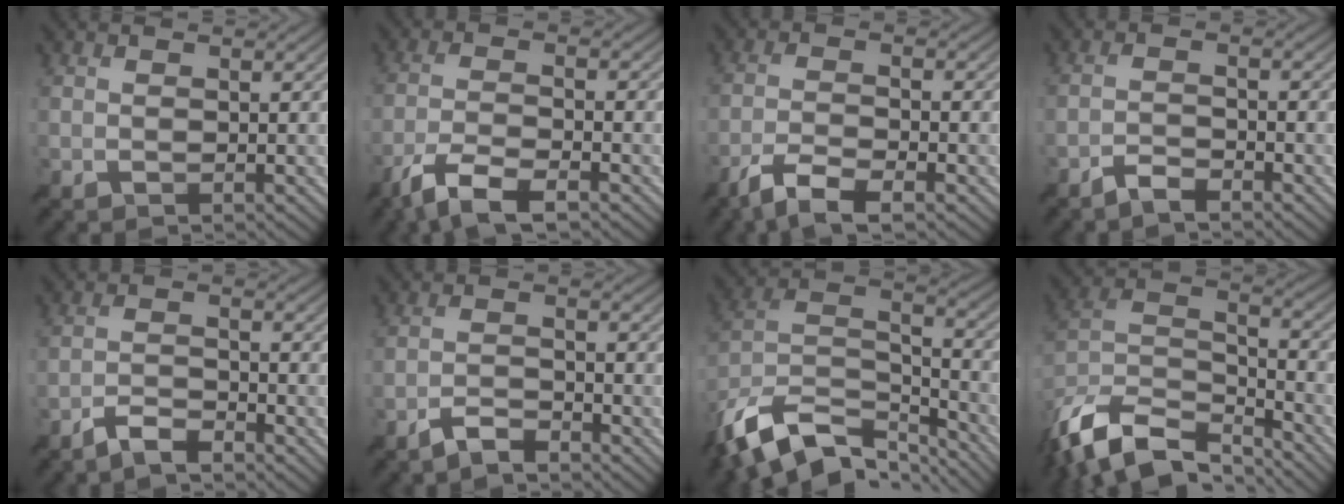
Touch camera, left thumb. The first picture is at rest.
{"total": 6.7, "force": [-4.8, 1.6, 4.5], "torque": [-0.088, -0.006, -0.095]}
{"total": 5.6, "force": [-4.0, 1.3, 3.8], "torque": [-0.073, -0.004, -0.080]}
{"total": 2.7, "force": [-2.3, 0.5, 1.3], "torque": [-0.024, 0.001, -0.050]}
{"total": 3.5, "force": [-3.0, 0.7, 1.8], "torque": [-0.034, 0.002, -0.063]}
{"total": 3.1, "force": [-2.6, 0.6, 1.6], "torque": [-0.030, 0.003, -0.056]}
{"total": 15.3, "force": [-10.8, 7.3, 8.2], "torque": [-0.218, -0.012, -0.182]}
{"total": 15.1, "force": [-11.3, 6.3, 7.7], "torque": [-0.208, -0.012, -0.197]}